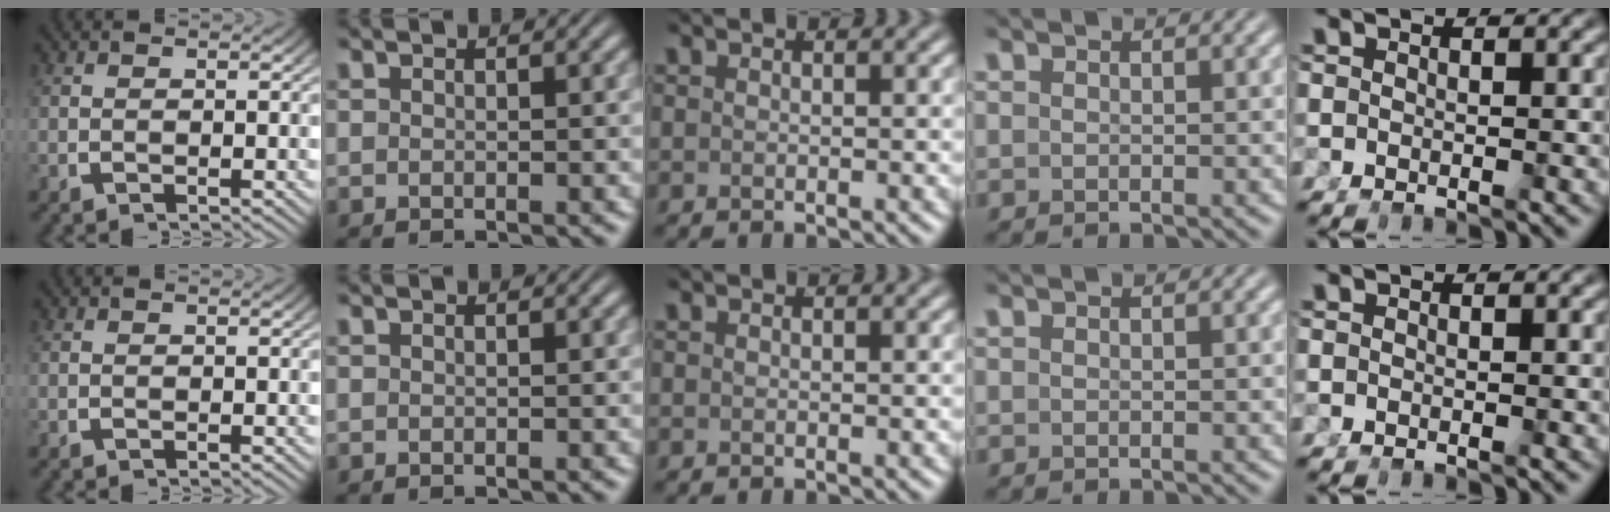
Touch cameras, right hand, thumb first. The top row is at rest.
{}